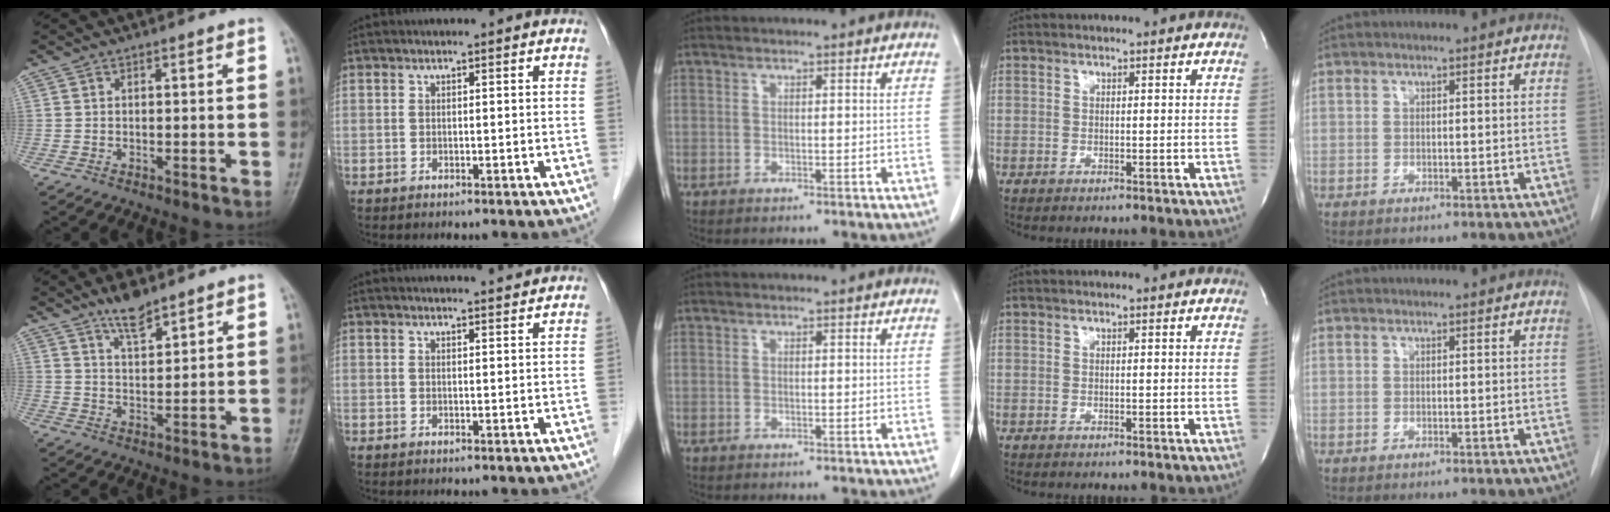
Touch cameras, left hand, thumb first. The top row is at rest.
{"thumb": {"total": 6.1, "force": [4.8, 1.8, 3.3], "torque": [-0.045, -0.033, 0.087]}, "index": {"total": 3.7, "force": [3.6, -0.2, 0.8], "torque": [-0.015, 0.007, 0.042]}}